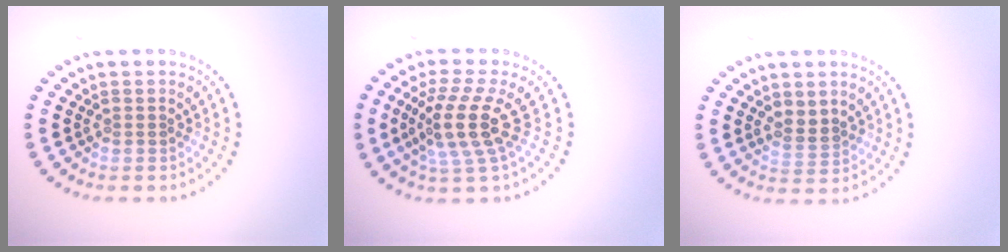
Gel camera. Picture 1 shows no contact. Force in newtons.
{"total": 4.3, "press": 3.3, "slide": 2.8}
{"total": 1.9, "press": 1.8, "slide": 0.8}